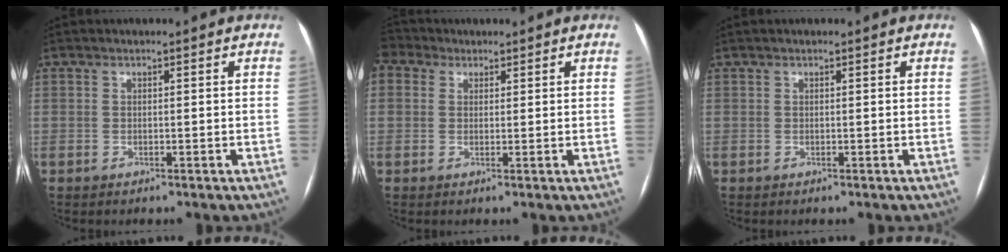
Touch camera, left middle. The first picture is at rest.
{"total": 3.2, "force": [2.2, 2.3, 0.5], "torque": [-0.020, 0.022, 0.049]}
{"total": 0.0}